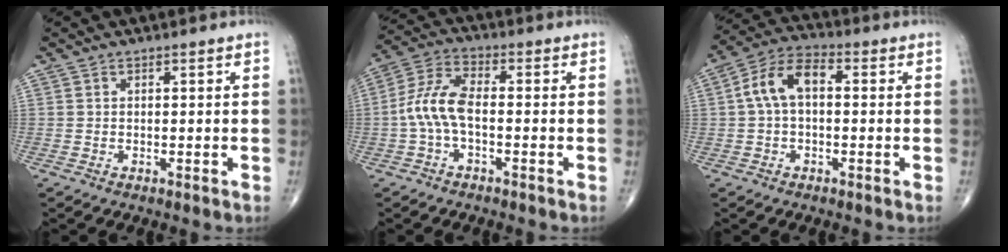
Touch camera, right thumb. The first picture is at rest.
{"total": 7.9, "force": [-1.4, 3.6, 6.9], "torque": [-0.154, 0.028, -0.036]}
{"total": 8.5, "force": [0.6, 4.8, 7.0], "torque": [-0.131, 0.031, 0.001]}